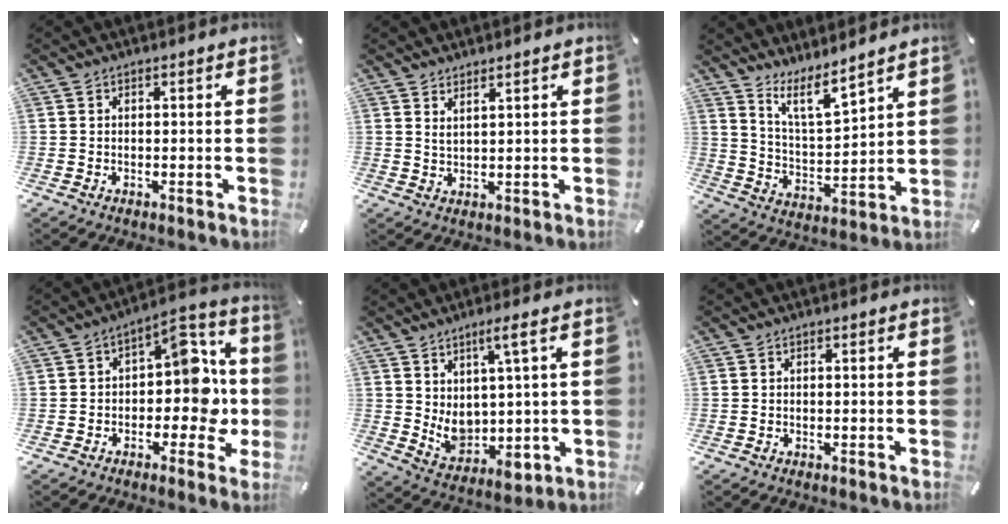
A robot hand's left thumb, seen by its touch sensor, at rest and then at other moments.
{"total": 2.2, "force": [2.0, 0.0, 1.0], "torque": [-0.022, -0.008, 0.036]}
{"total": 8.9, "force": [7.7, 2.2, 4.0], "torque": [-0.081, -0.054, 0.137]}
{"total": 13.6, "force": [-0.9, 8.6, 10.5], "torque": [-0.123, 0.000, -0.013]}
{"total": 7.9, "force": [3.8, 3.7, 5.9], "torque": [-0.112, -0.032, 0.070]}
{"total": 0.0}